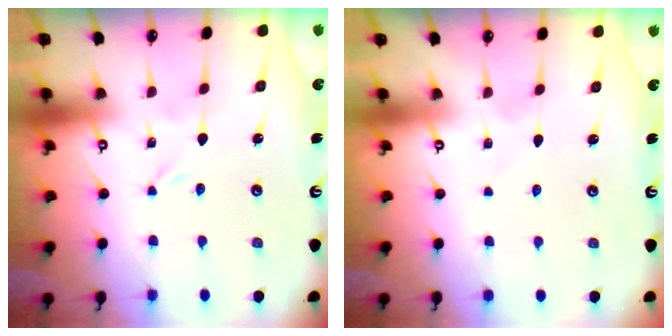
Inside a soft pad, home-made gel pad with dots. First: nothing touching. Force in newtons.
{"total": 1.6, "press": 1.6, "slide": 0.2}